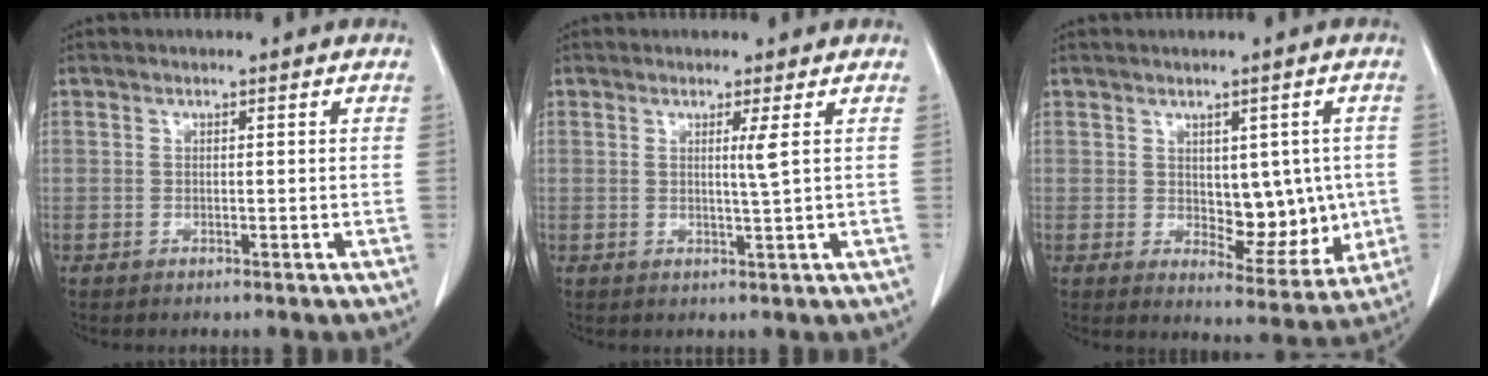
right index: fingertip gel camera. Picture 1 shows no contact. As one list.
[{"total": 2.0, "force": [0.7, -0.7, 1.7], "torque": [-0.034, -0.009, 0.014]}, {"total": 8.1, "force": [0.2, 4.5, 6.7], "torque": [-0.069, 0.001, 0.021]}]